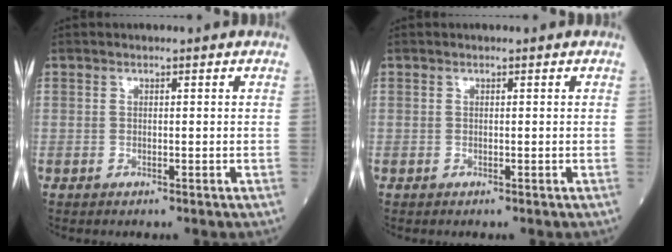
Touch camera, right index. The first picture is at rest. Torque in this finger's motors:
{"motor_torque": [0.00, 0.00, 0.00, 0.00]}